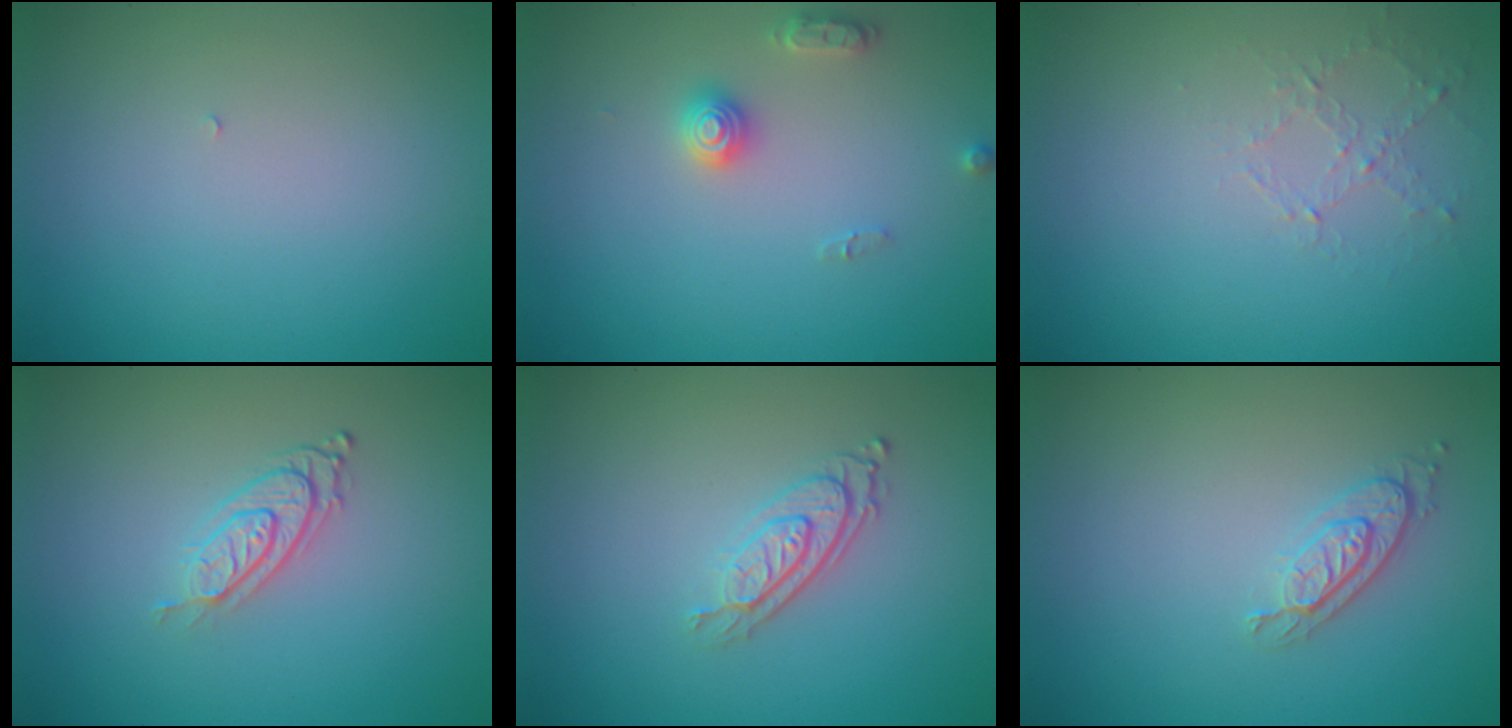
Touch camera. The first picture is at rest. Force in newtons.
{"total": 2.2, "press": 2.2, "slide": 0.1}
{"total": 1.0, "press": 0.4, "slide": 0.9}
{"total": 2.9, "press": 1.9, "slide": 2.2}
{"total": 2.8, "press": 2.0, "slide": 1.8}
{"total": 2.0, "press": 1.8, "slide": 0.9}